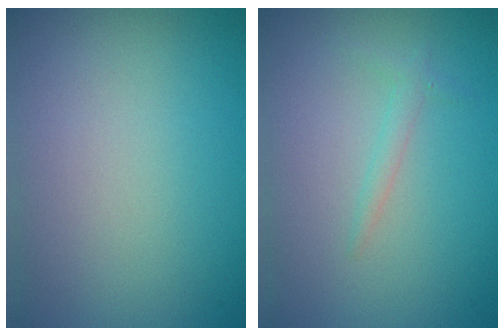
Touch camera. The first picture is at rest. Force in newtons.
{"total": 1.0, "press": 1.0, "slide": 0.1}